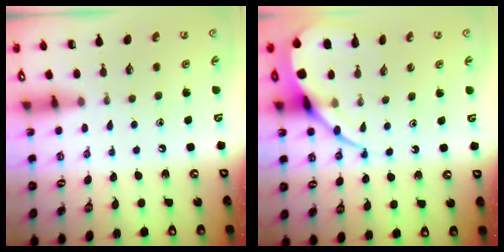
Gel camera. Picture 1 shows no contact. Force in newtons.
{"total": 10.4, "press": 10.3, "slide": 1.1}